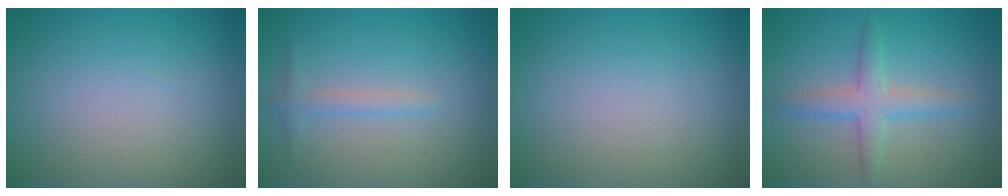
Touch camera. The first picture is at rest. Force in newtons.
{"total": 1.4, "press": 1.4, "slide": 0.0}
{"total": 0.0}
{"total": 3.1, "press": 3.1, "slide": 0.0}